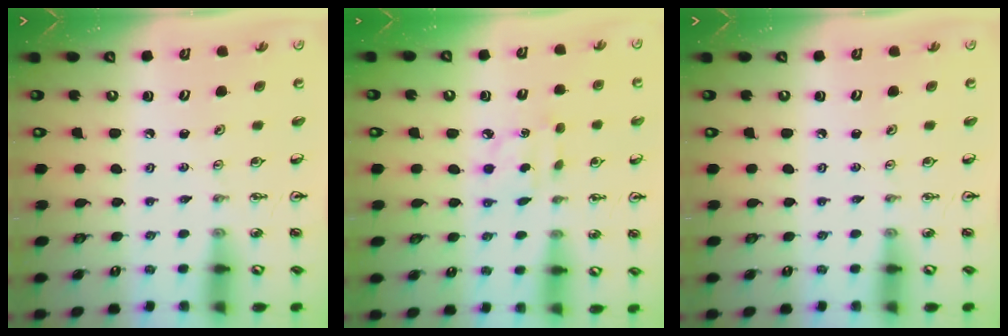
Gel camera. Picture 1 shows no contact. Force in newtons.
{"total": 2.9, "press": 2.8, "slide": 0.5}
{"total": 0.0}